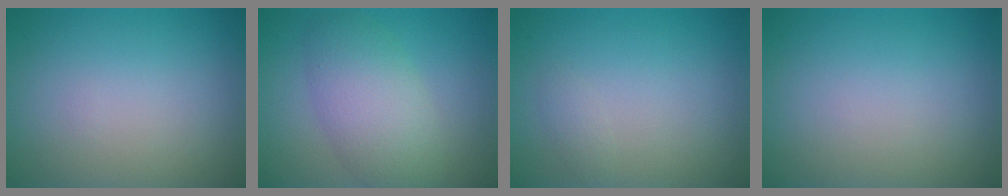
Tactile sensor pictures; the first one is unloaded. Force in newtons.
{"total": 5.7, "press": 5.7, "slide": 0.1}
{"total": 0.7, "press": 0.7, "slide": 0.0}
{"total": 0.0}